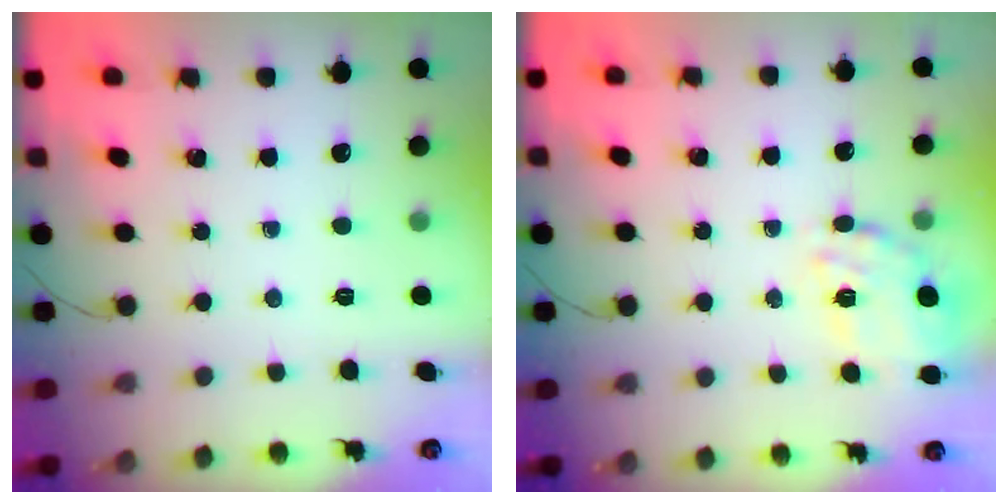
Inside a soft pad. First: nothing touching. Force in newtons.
{"total": 17.7, "press": 17.5, "slide": 2.9}